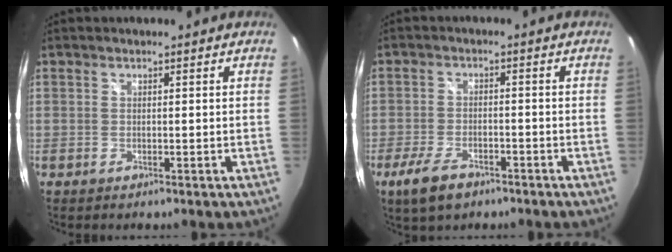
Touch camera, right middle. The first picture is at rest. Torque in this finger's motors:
{"motor_torque": [0.71, -0.76, 0.32, 0.08]}